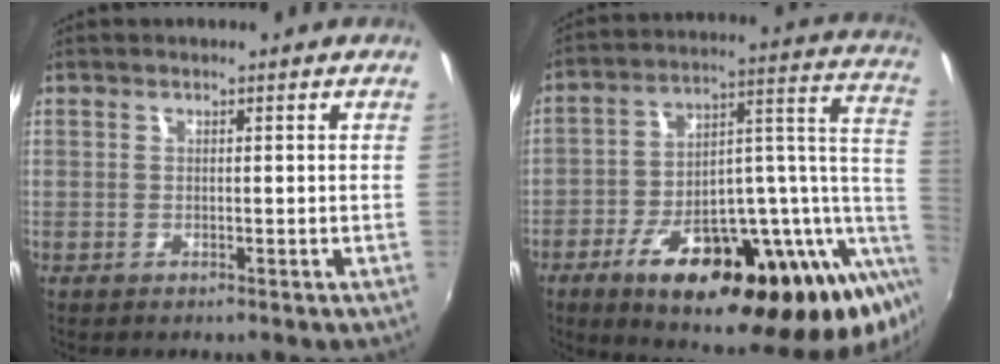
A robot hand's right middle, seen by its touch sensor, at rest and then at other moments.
{"total": 32.1, "force": [-11.8, 10.2, 28.1], "torque": [-0.396, 0.012, -0.179]}